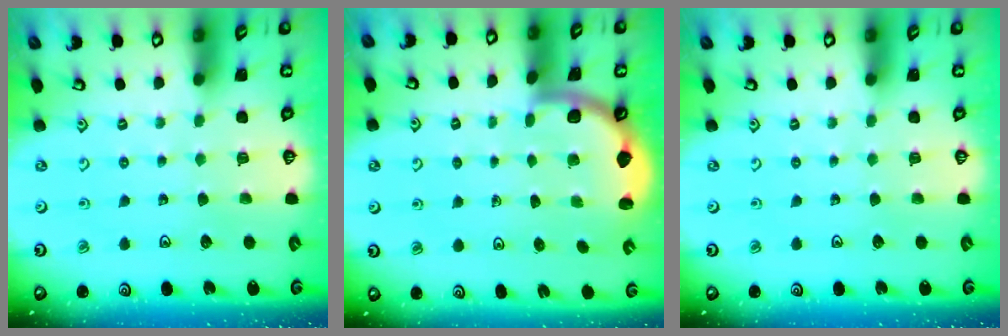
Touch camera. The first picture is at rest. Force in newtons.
{"total": 1.7, "press": 1.7, "slide": 0.1}
{"total": 0.0}